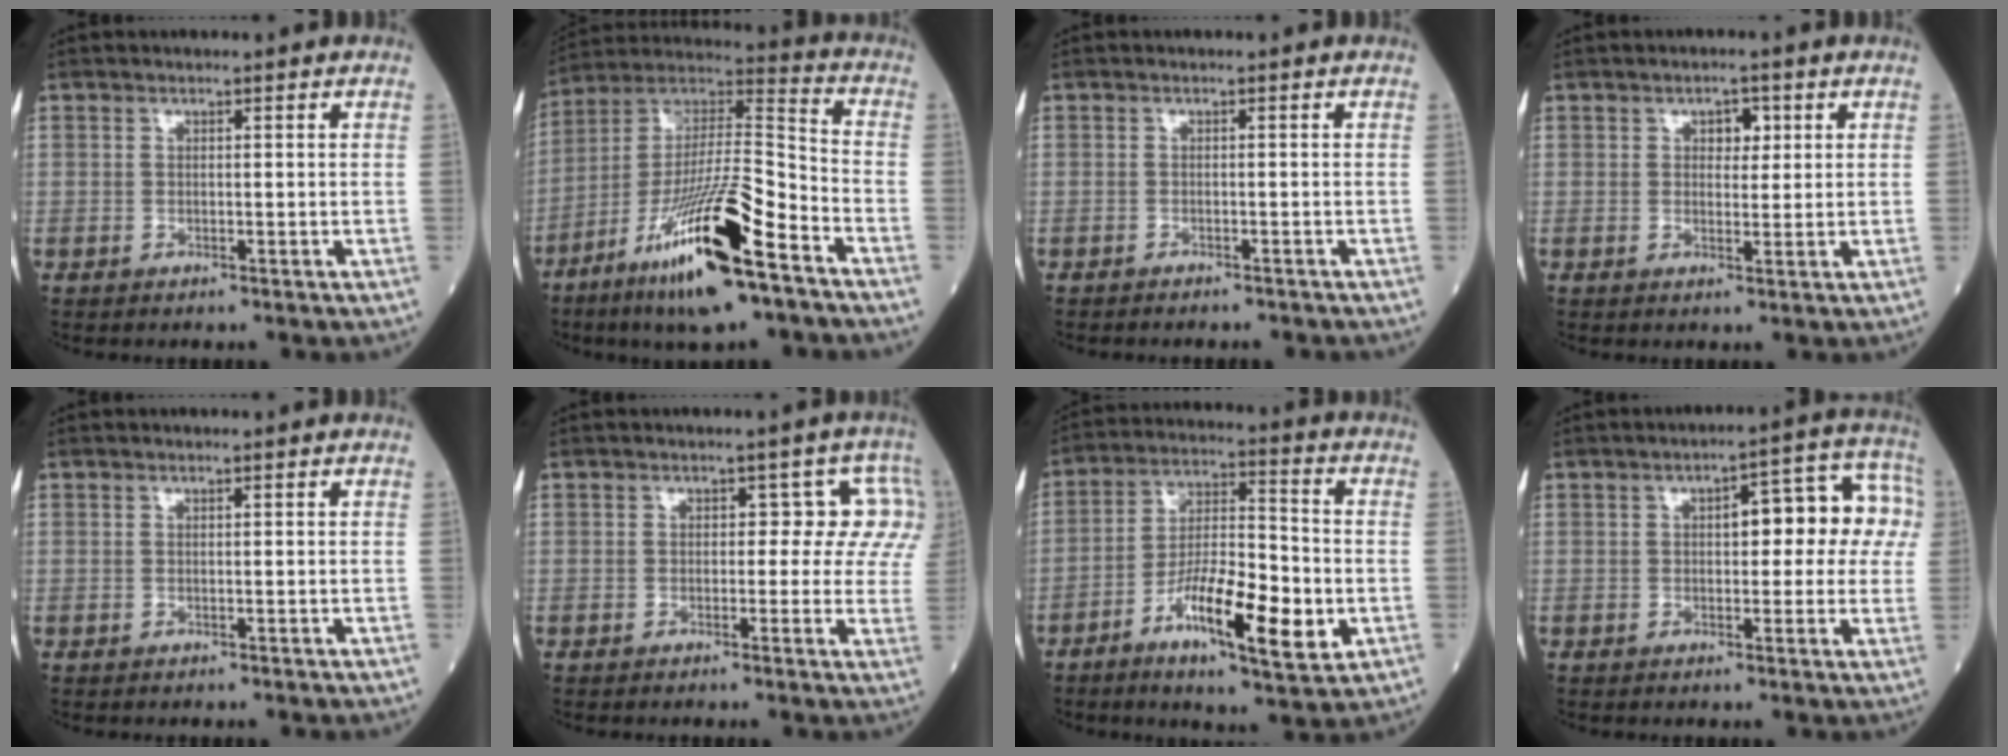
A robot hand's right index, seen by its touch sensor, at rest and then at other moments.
{"total": 20.6, "force": [-11.0, 2.5, 17.2], "torque": [-0.329, -0.032, -0.198]}
{"total": 4.5, "force": [-4.1, 1.1, 1.3], "torque": [-0.015, -0.003, -0.048]}
{"total": 2.7, "force": [1.0, 1.7, 1.9], "torque": [-0.021, 0.006, 0.014]}
{"total": 0.0}
{"total": 5.6, "force": [1.2, 3.4, 4.2], "torque": [-0.023, 0.028, 0.004]}
{"total": 14.1, "force": [-5.1, 3.2, 12.8], "torque": [-0.227, -0.007, -0.087]}
{"total": 11.0, "force": [1.8, 4.0, 10.1], "torque": [-0.116, 0.048, 0.020]}